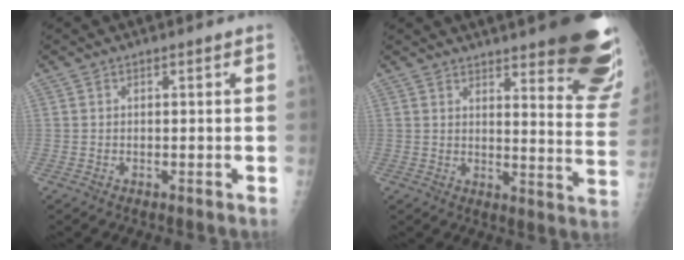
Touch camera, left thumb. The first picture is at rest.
{"total": 23.7, "force": [16.9, 5.0, 15.9], "torque": [-0.155, -0.099, 0.198]}